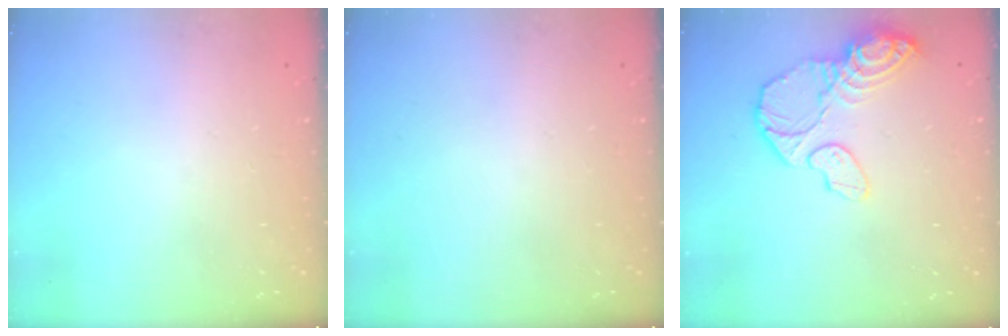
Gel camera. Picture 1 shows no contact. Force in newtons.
{"total": 0.0}
{"total": 13.3, "press": 13.2, "slide": 1.8}